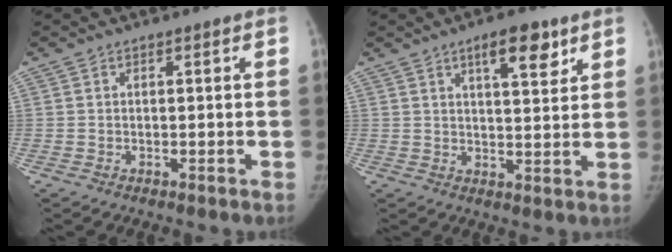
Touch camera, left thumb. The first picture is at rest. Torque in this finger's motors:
{"motor_torque": [0.53, -0.04, 0.82, -0.75, 0.25]}